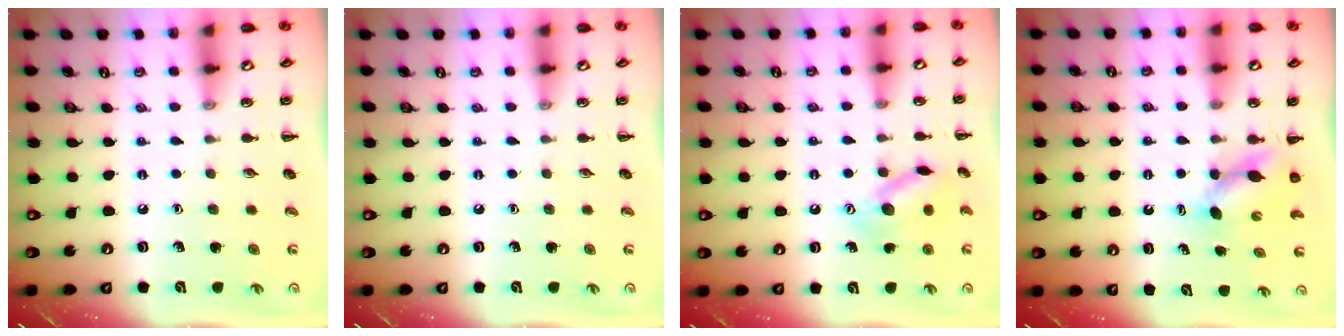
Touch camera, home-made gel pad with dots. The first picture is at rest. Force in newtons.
{"total": 0.0}
{"total": 12.1, "press": 12.1, "slide": 0.5}
{"total": 4.9, "press": 4.9, "slide": 0.5}